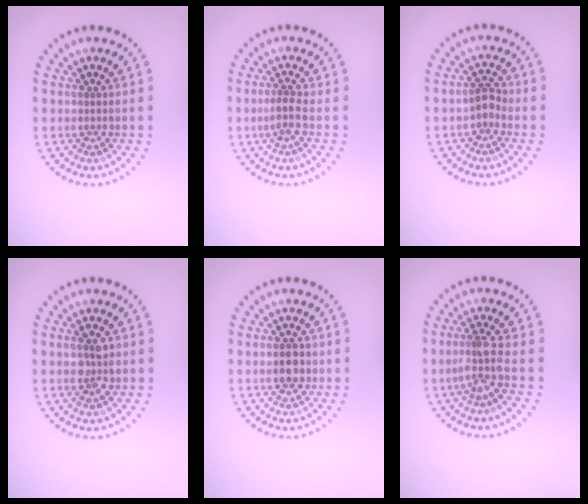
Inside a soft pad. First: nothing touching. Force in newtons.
{"total": 1.8, "press": 1.4, "slide": 1.2}
{"total": 1.6, "press": 1.4, "slide": 0.7}
{"total": 2.6, "press": 2.5, "slide": 0.5}
{"total": 2.6, "press": 2.6, "slide": 0.1}
{"total": 2.6, "press": 1.9, "slide": 1.8}